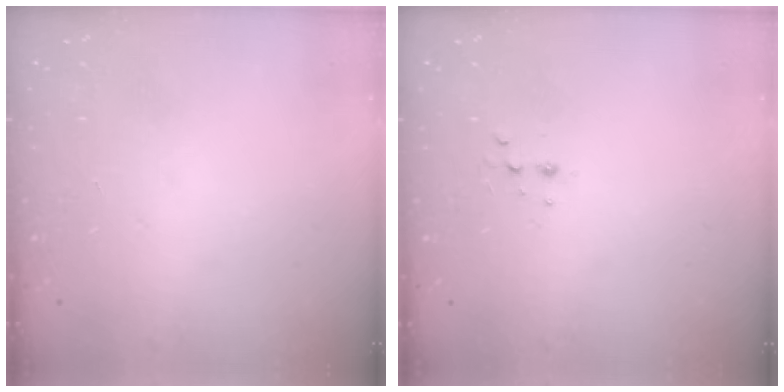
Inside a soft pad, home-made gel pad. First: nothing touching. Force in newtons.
{"total": 2.3, "press": 2.2, "slide": 0.6}